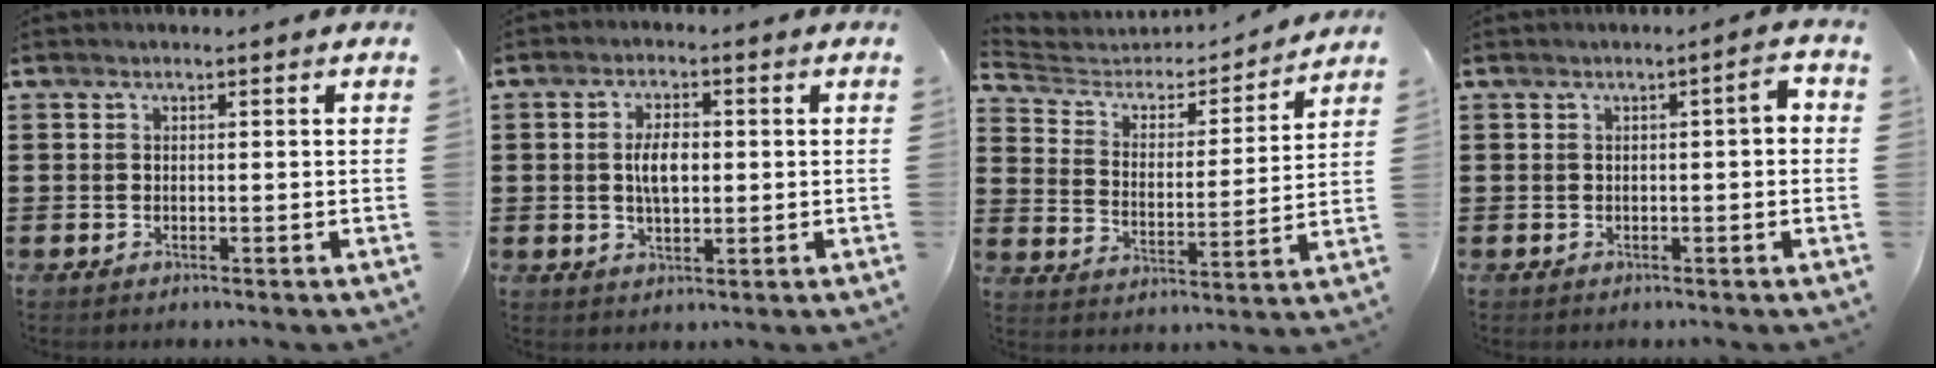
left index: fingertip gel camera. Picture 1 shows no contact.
{"total": 4.4, "force": [0.3, 2.2, 3.9], "torque": [-0.069, 0.004, 0.000]}
{"total": 3.9, "force": [3.5, 1.7, 0.4], "torque": [-0.038, -0.030, 0.051]}
{"total": 2.2, "force": [-0.1, 0.4, 2.2], "torque": [-0.030, -0.002, -0.004]}